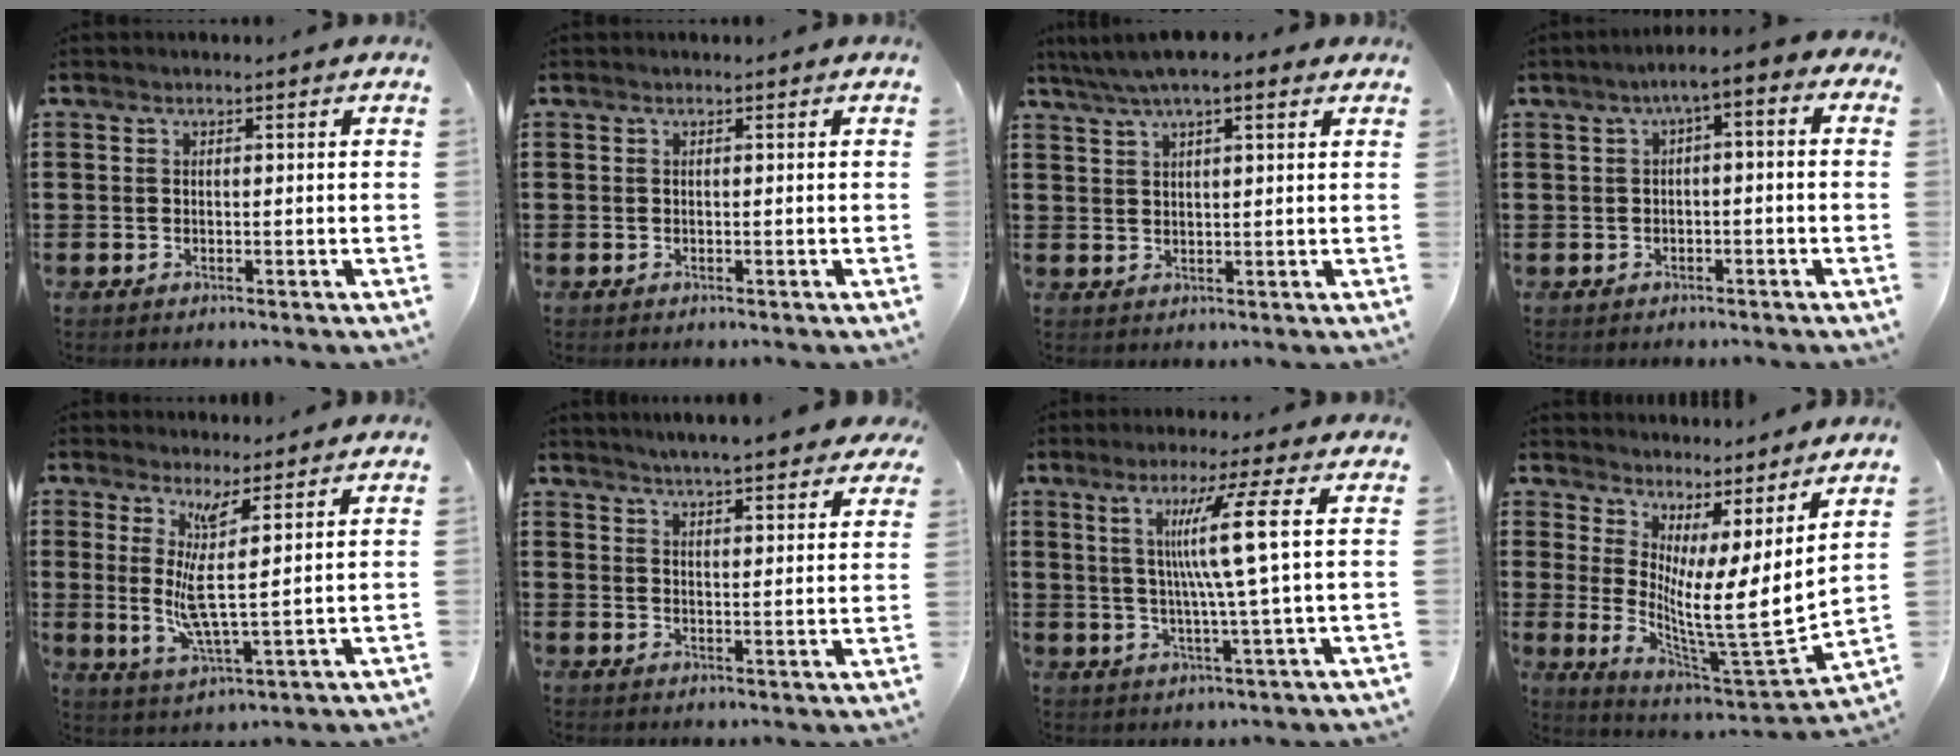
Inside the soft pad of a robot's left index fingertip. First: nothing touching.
{"total": 0.0}
{"total": 4.9, "force": [3.5, 1.0, 3.3], "torque": [-0.070, 0.001, 0.061]}
{"total": 2.8, "force": [-1.4, 0.6, 2.4], "torque": [-0.047, 0.004, -0.035]}
{"total": 7.2, "force": [3.0, 0.5, 6.5], "torque": [-0.126, -0.026, 0.053]}
{"total": 4.6, "force": [4.5, 0.1, 0.9], "torque": [-0.035, -0.016, 0.081]}
{"total": 10.1, "force": [2.4, -0.8, 9.7], "torque": [-0.189, 0.005, 0.030]}
{"total": 8.3, "force": [2.6, 0.7, 7.9], "torque": [-0.135, -0.060, 0.045]}